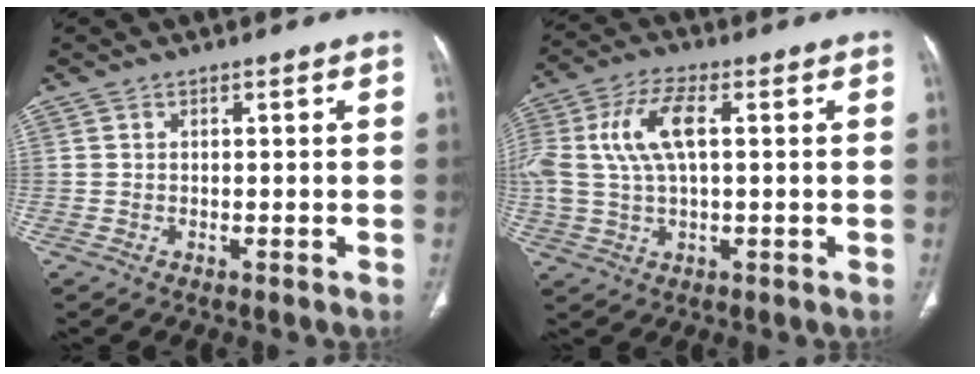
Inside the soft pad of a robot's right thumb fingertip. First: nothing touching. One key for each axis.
{"total": 11.9, "fx": 2.2, "fy": 5.5, "fz": 10.3, "tx": -0.231, "ty": 0.020, "tz": 0.045}